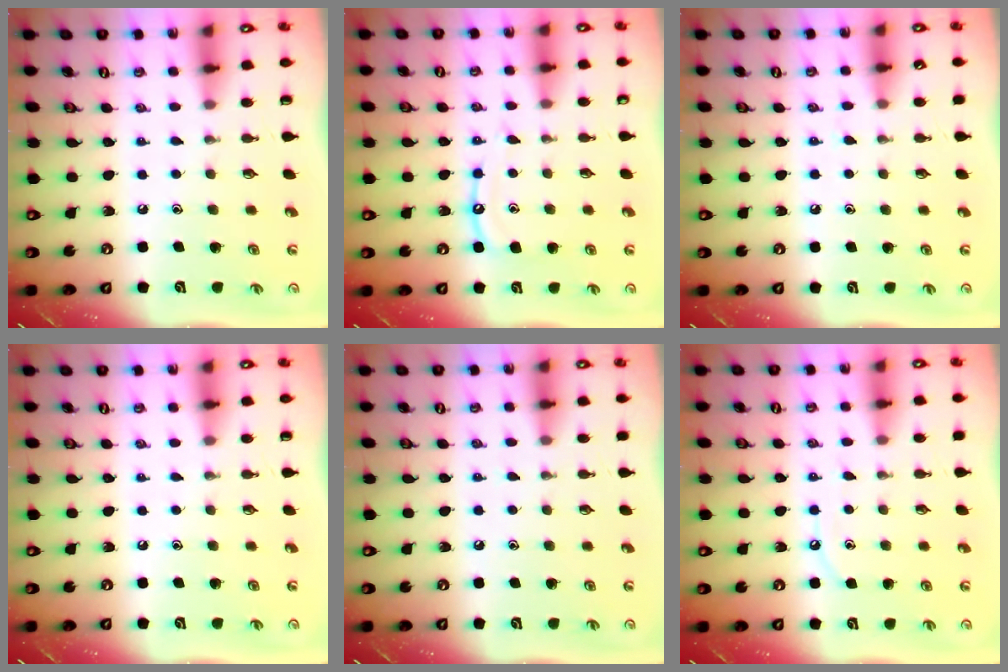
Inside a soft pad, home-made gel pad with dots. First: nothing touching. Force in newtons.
{"total": 9.1, "press": 9.1, "slide": 0.9}
{"total": 4.6, "press": 4.6, "slide": 0.5}
{"total": 0.0}
{"total": 4.4, "press": 4.4, "slide": 0.7}
{"total": 6.5, "press": 6.5, "slide": 0.8}